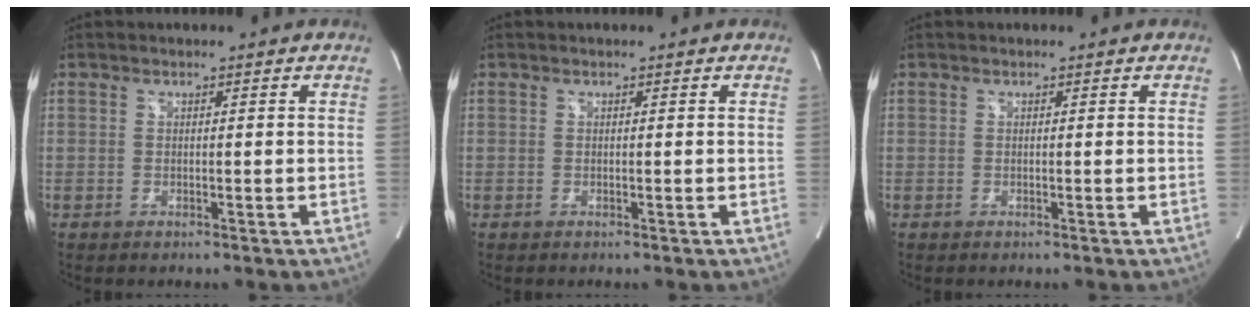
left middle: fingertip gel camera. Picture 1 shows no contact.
{"total": 0.0}
{"total": 0.0}